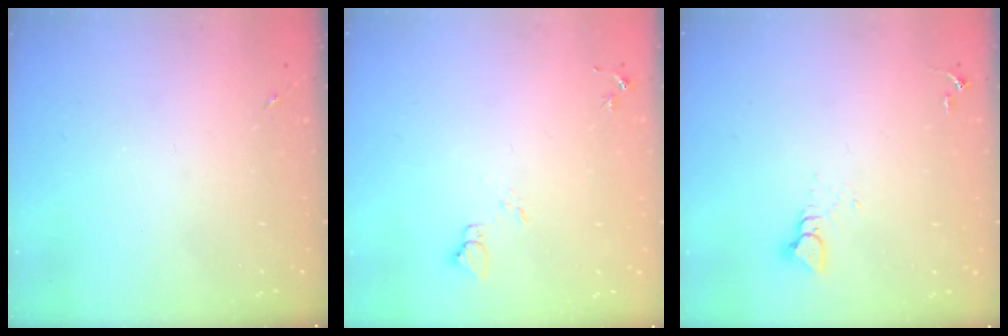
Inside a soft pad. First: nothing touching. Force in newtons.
{"total": 4.5, "press": 4.5, "slide": 0.4}
{"total": 3.9, "press": 3.9, "slide": 0.4}